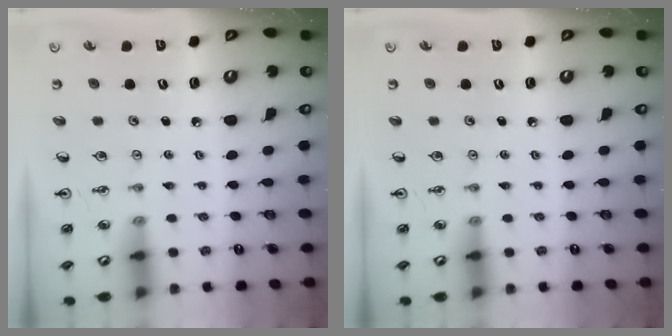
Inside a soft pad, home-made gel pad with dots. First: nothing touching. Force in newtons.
{"total": 0.0}